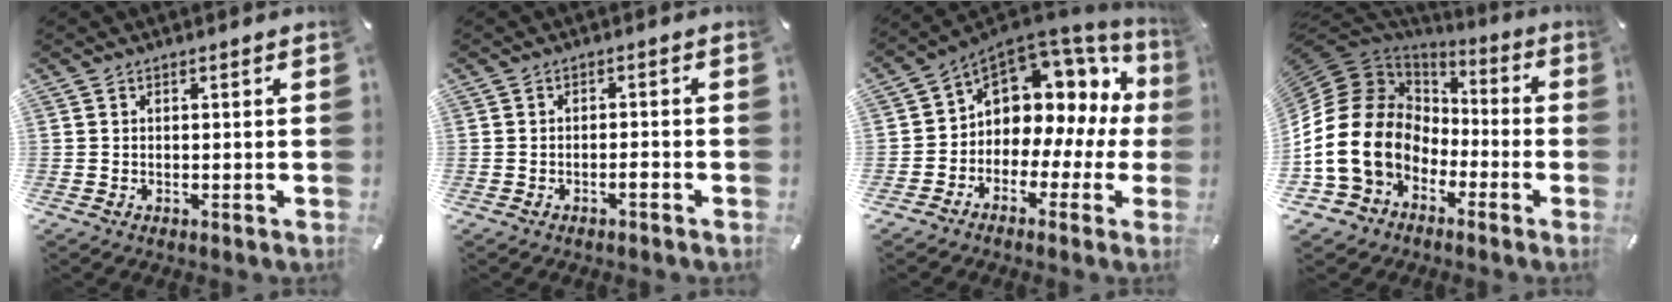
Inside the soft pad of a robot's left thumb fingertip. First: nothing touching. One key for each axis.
{"total": 2.1, "fx": -1.4, "fy": 0.5, "fz": 1.4, "tx": -0.025, "ty": 0.004, "tz": -0.025}
{"total": 8.3, "fx": 3.0, "fy": 7.0, "fz": 3.4, "tx": -0.059, "ty": -0.040, "tz": 0.053}
{"total": 19.8, "fx": -3.6, "fy": 16.2, "fz": 10.7, "tx": -0.245, "ty": 0.012, "tz": -0.055}